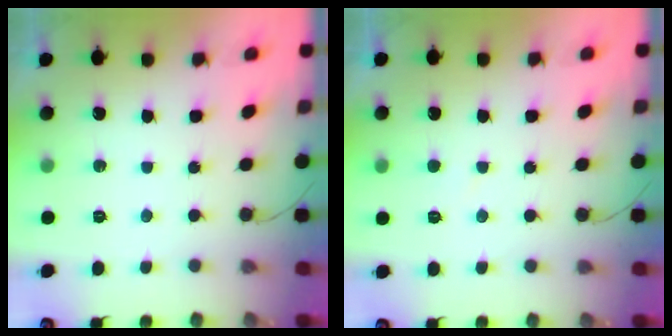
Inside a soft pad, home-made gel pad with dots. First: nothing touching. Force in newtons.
{"total": 2.2, "press": 2.2, "slide": 0.3}